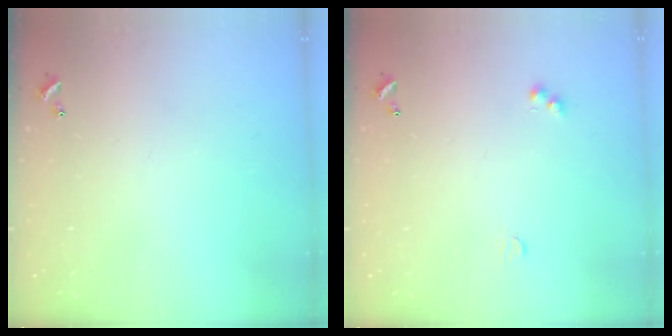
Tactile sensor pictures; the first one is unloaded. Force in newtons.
{"total": 2.5, "press": 2.4, "slide": 0.5}